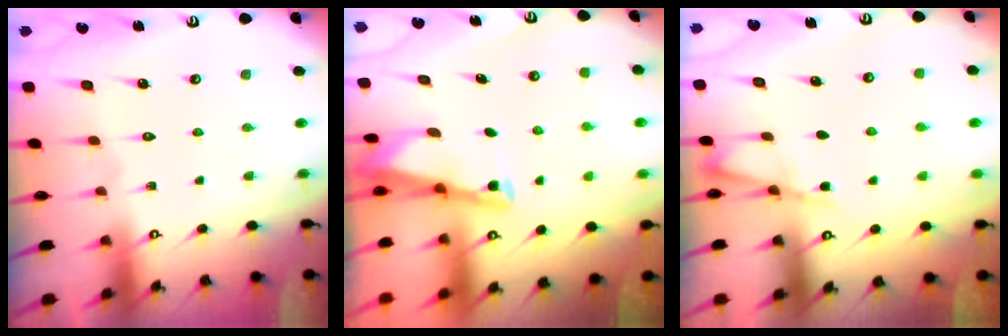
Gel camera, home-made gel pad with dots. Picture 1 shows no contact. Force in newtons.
{"total": 2.8, "press": 2.8, "slide": 0.4}
{"total": 2.9, "press": 2.9, "slide": 0.4}